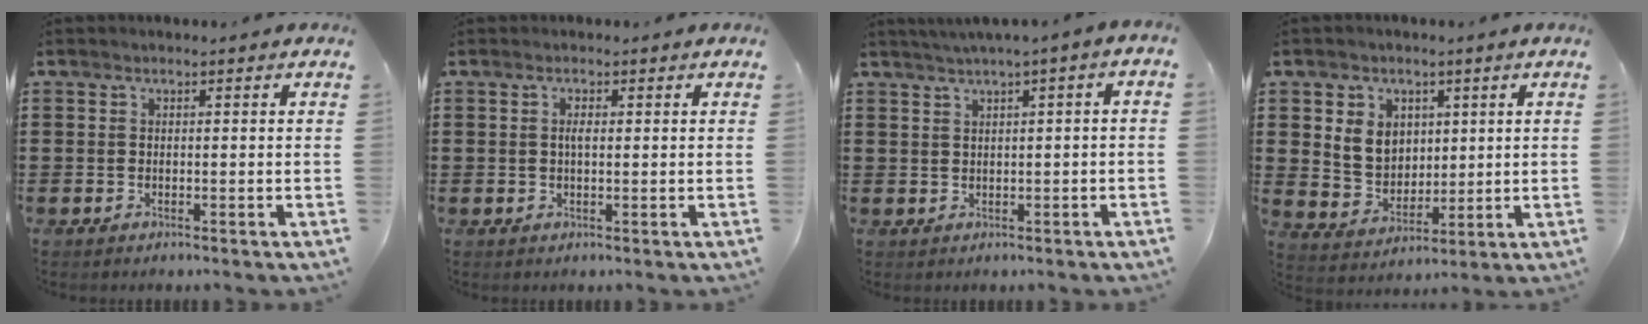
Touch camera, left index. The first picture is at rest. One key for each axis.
{"total": 1.6, "fx": 0.3, "fy": 0.5, "fz": 1.4, "tx": -0.030, "ty": 0.004, "tz": 0.003}
{"total": 1.8, "fx": 0.3, "fy": -0.2, "fz": 1.7, "tx": -0.030, "ty": -0.003, "tz": 0.006}
{"total": 5.9, "fx": 1.9, "fy": 5.2, "fz": 2.1, "tx": -0.055, "ty": 0.011, "tz": 0.034}